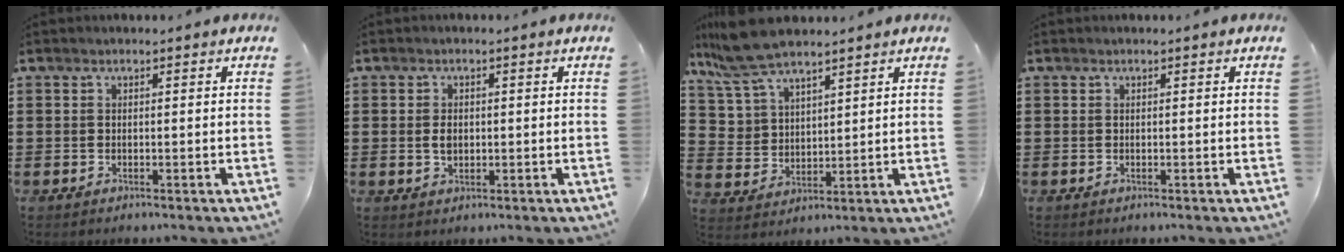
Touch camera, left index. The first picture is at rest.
{"total": 2.3, "force": [0.1, 1.4, 1.8], "torque": [-0.037, 0.004, 0.001]}
{"total": 9.0, "force": [7.3, 3.4, 4.0], "torque": [-0.106, -0.009, 0.138]}
{"total": 0.0}